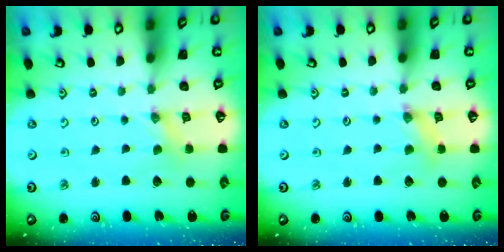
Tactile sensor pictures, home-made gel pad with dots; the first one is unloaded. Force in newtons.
{"total": 2.1, "press": 2.1, "slide": 0.3}